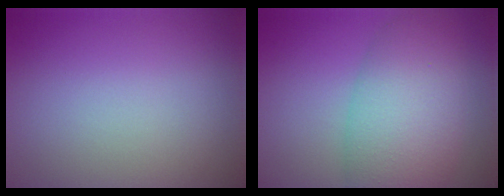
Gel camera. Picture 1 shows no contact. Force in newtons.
{"total": 7.6, "press": 7.6, "slide": 0.3}